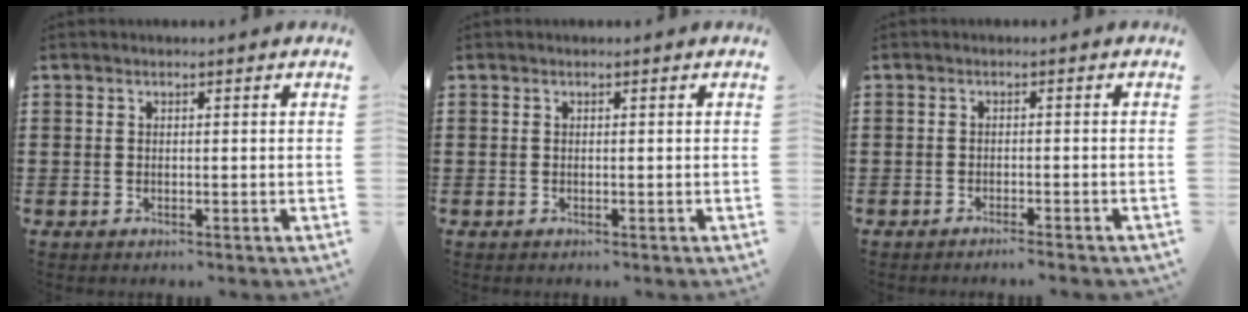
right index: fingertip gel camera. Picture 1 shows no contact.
{"total": 0.0}
{"total": 1.3, "force": [-1.2, -0.2, 0.4], "torque": [-0.008, 0.001, -0.025]}